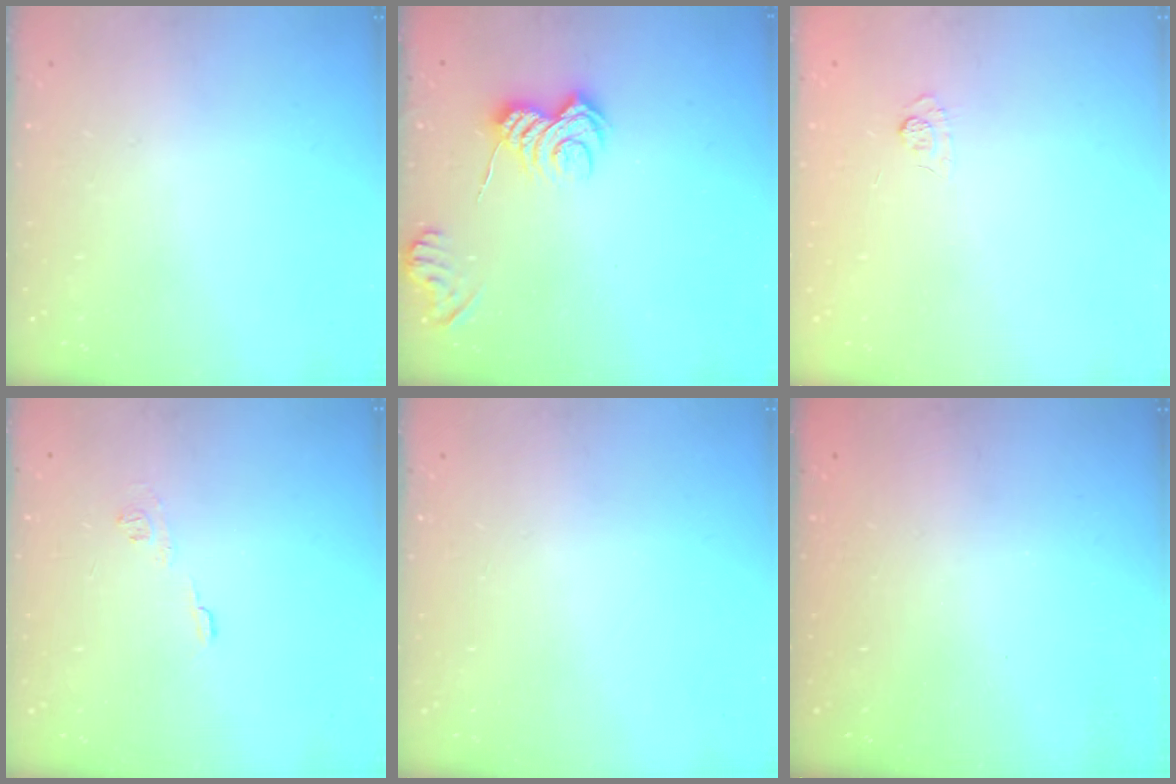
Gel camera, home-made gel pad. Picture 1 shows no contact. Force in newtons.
{"total": 5.4, "press": 5.4, "slide": 0.9}
{"total": 2.1, "press": 1.6, "slide": 1.3}
{"total": 5.1, "press": 5.1, "slide": 0.7}
{"total": 0.0}
{"total": 2.4, "press": 2.2, "slide": 0.8}